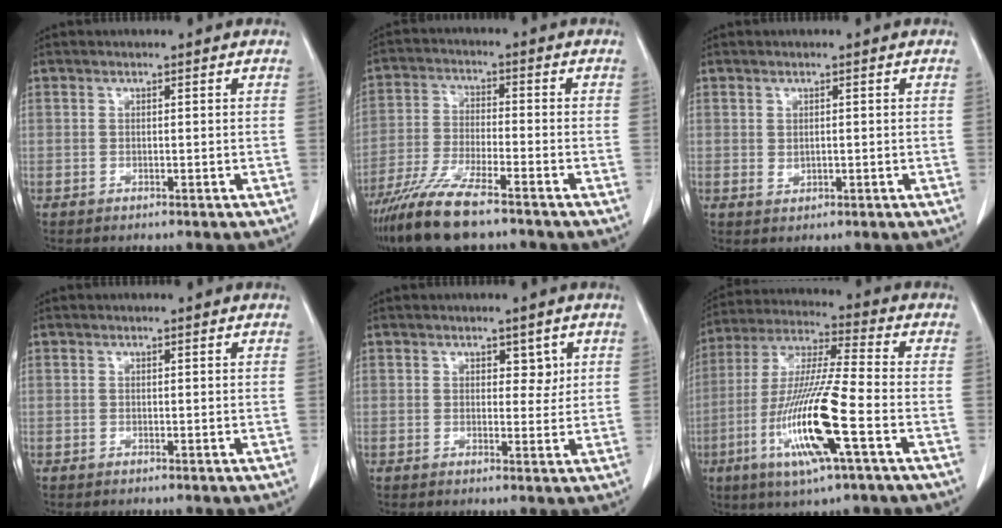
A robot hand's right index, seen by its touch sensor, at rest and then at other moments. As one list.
[{"total": 11.2, "force": [-8.6, 1.6, 7.0], "torque": [-0.139, -0.030, -0.155]}, {"total": 1.1, "force": [0.0, 0.7, 0.8], "torque": [-0.015, -0.003, 0.005]}, {"total": 0.0}, {"total": 2.5, "force": [1.2, 1.6, 1.6], "torque": [-0.011, -0.003, 0.015]}, {"total": 16.1, "force": [-5.5, 0.4, 15.1], "torque": [-0.311, -0.019, -0.106]}]